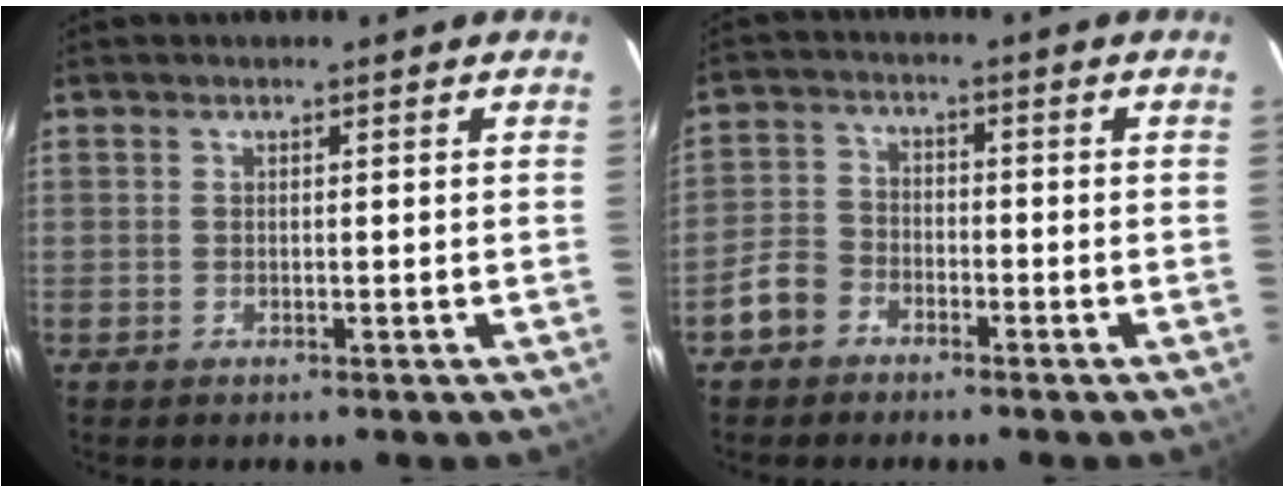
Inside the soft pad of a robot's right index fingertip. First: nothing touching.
{"total": 5.5, "force": [-3.5, 3.9, 1.5], "torque": [-0.039, 0.018, -0.068]}